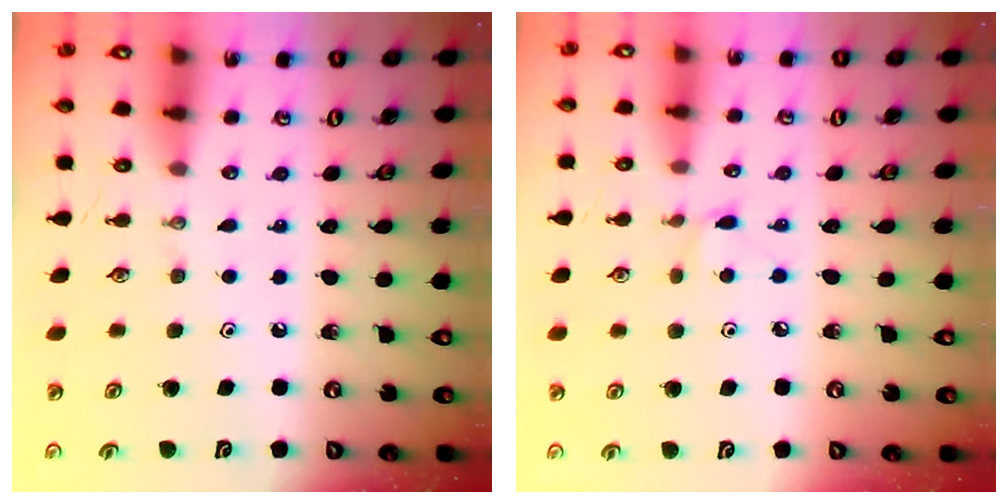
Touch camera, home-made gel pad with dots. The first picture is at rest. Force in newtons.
{"total": 3.6, "press": 3.5, "slide": 0.4}